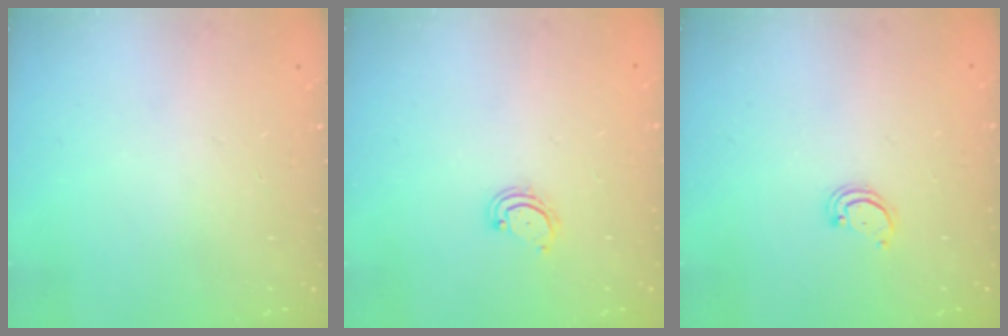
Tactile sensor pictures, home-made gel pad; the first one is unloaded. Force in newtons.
{"total": 3.3, "press": 3.3, "slide": 0.3}
{"total": 2.2, "press": 2.2, "slide": 0.2}